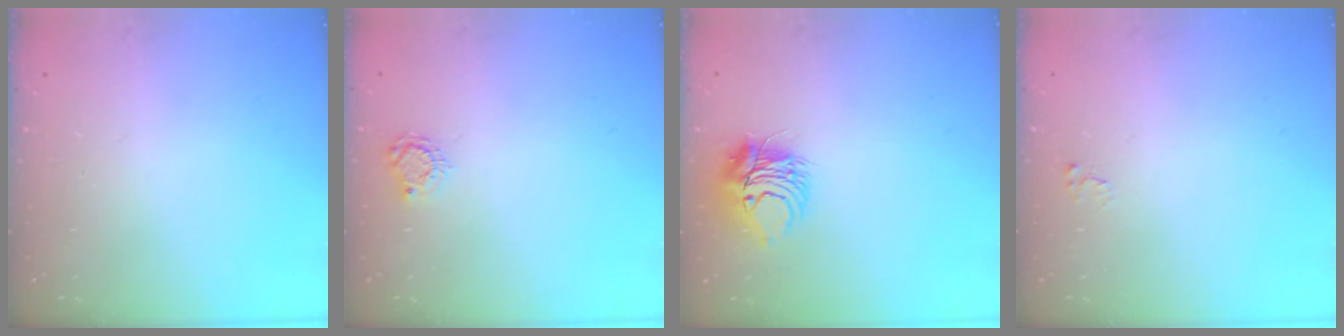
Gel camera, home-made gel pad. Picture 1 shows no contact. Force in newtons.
{"total": 4.4, "press": 4.3, "slide": 0.4}
{"total": 10.0, "press": 9.9, "slide": 0.9}
{"total": 2.4, "press": 2.4, "slide": 0.2}